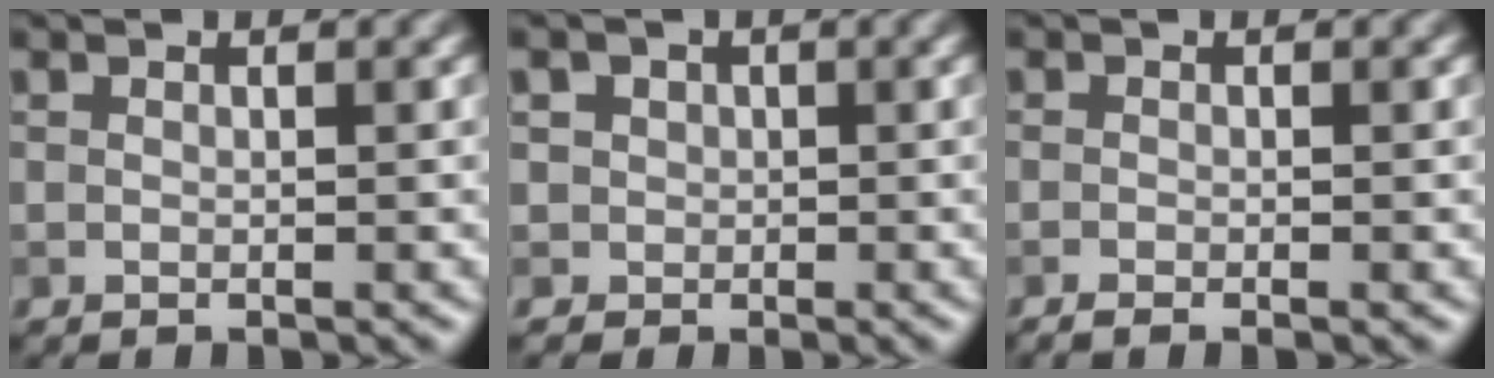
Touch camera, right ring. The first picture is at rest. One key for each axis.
{"total": 3.6, "fx": 1.4, "fy": 3.1, "fz": 1.1, "tx": -0.003, "ty": 0.024, "tz": 0.002}
{"total": 1.5, "fx": -0.8, "fy": 0.5, "fz": 1.1, "tx": -0.025, "ty": -0.005, "tz": -0.013}